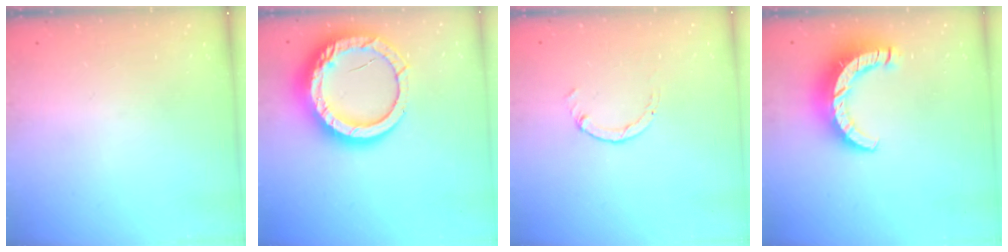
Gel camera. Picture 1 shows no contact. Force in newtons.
{"total": 21.8, "press": 21.7, "slide": 2.1}
{"total": 0.7, "press": 0.7, "slide": 0.2}
{"total": 11.4, "press": 11.3, "slide": 1.1}